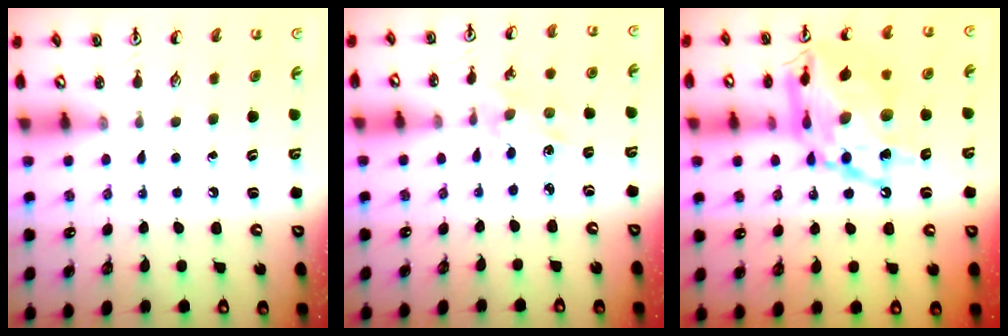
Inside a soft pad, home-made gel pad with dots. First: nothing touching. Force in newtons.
{"total": 1.3, "press": 1.3, "slide": 0.2}
{"total": 20.4, "press": 20.3, "slide": 2.0}